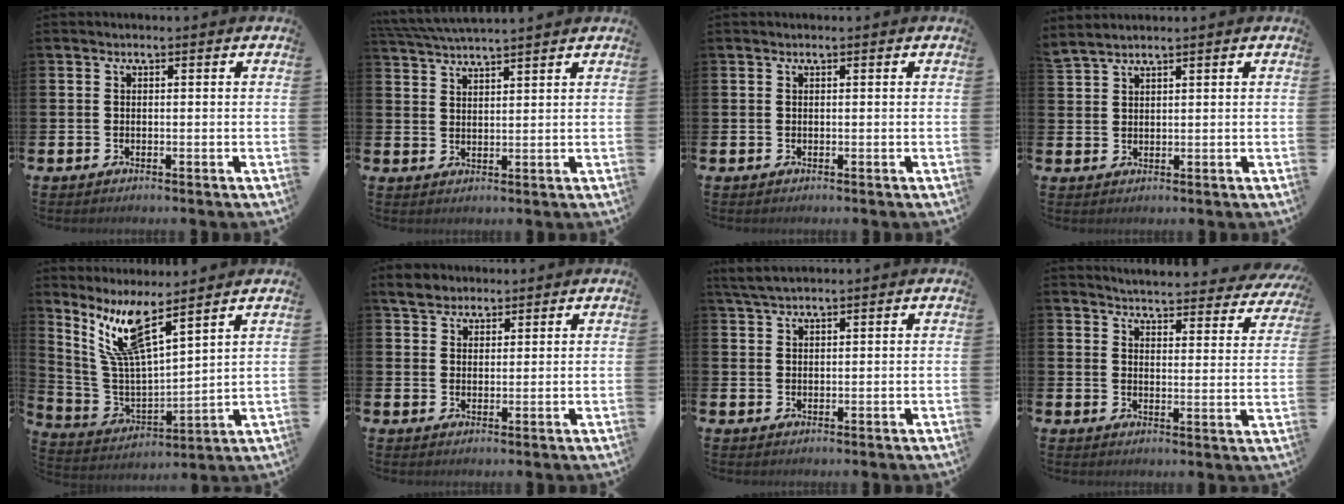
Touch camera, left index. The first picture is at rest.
{"total": 4.1, "force": [4.0, -0.3, 0.6], "torque": [-0.030, -0.016, 0.074]}
{"total": 0.0}
{"total": 2.1, "force": [2.1, 0.1, 0.3], "torque": [-0.008, -0.004, 0.039]}
{"total": 9.5, "force": [6.9, 1.7, 6.3], "torque": [-0.150, -0.030, 0.121]}
{"total": 3.9, "force": [3.6, 1.6, 0.5], "torque": [-0.013, -0.006, 0.066]}
{"total": 2.9, "force": [2.6, 0.5, 1.2], "torque": [-0.035, 0.001, 0.049]}
{"total": 4.1, "force": [4.1, 0.5, 0.4], "torque": [-0.026, -0.037, 0.068]}